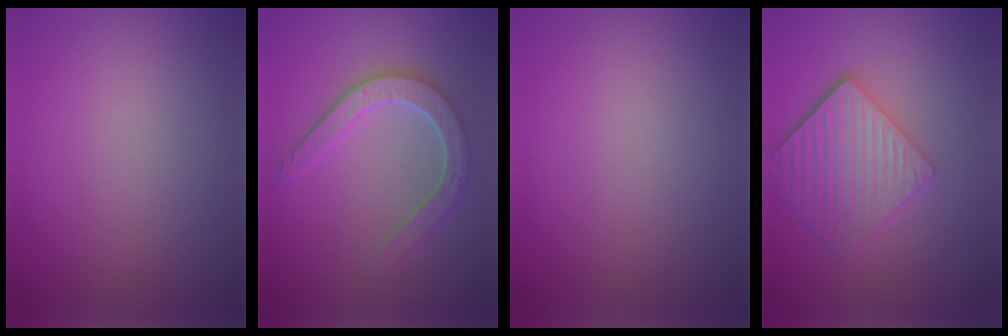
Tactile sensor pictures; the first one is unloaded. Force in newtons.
{"total": 4.6, "press": 3.7, "slide": 2.8}
{"total": 0.0}
{"total": 6.2, "press": 4.2, "slide": 4.6}